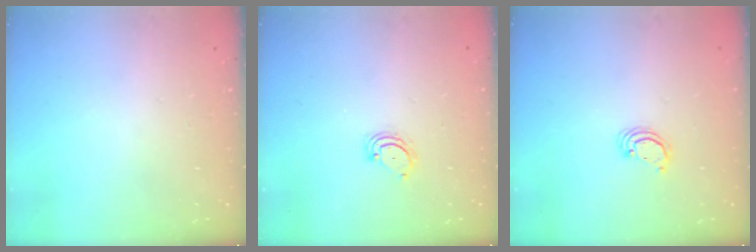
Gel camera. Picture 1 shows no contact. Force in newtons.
{"total": 2.3, "press": 2.3, "slide": 0.2}
{"total": 2.2, "press": 2.2, "slide": 0.2}